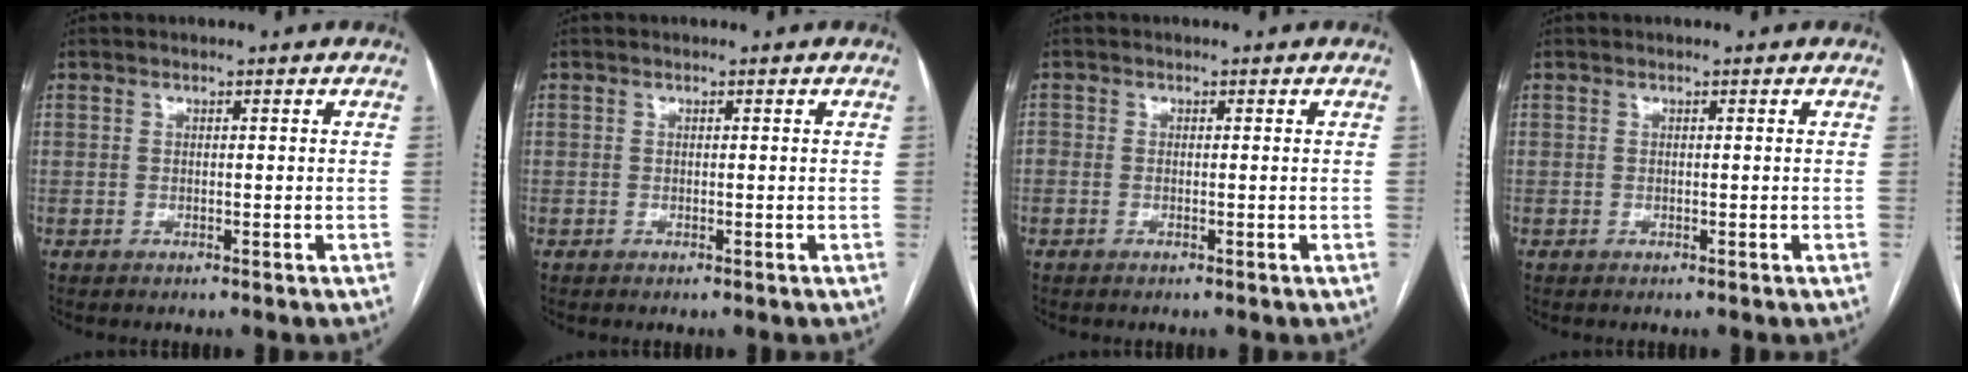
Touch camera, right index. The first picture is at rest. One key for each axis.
{"total": 0.0}
{"total": 0.6, "fx": -0.2, "fy": 0.3, "fz": 0.5, "tx": -0.010, "ty": 0.000, "tz": -0.003}
{"total": 0.0}